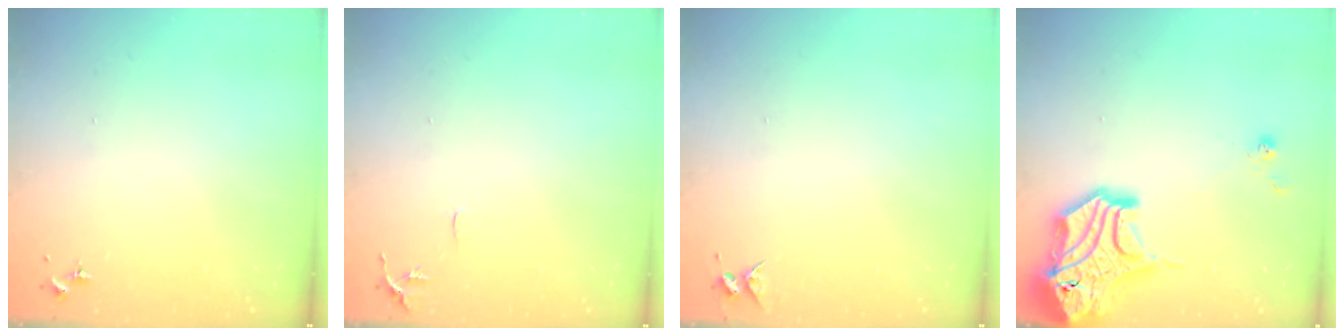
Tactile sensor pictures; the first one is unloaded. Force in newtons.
{"total": 6.4, "press": 6.4, "slide": 0.6}
{"total": 4.1, "press": 4.1, "slide": 0.5}
{"total": 17.2, "press": 17.0, "slide": 2.6}